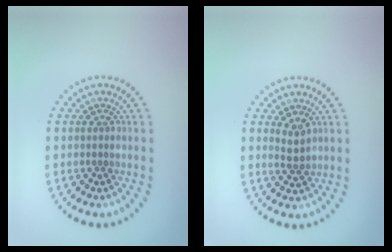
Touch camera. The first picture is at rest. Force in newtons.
{"total": 1.7, "press": 1.6, "slide": 0.6}